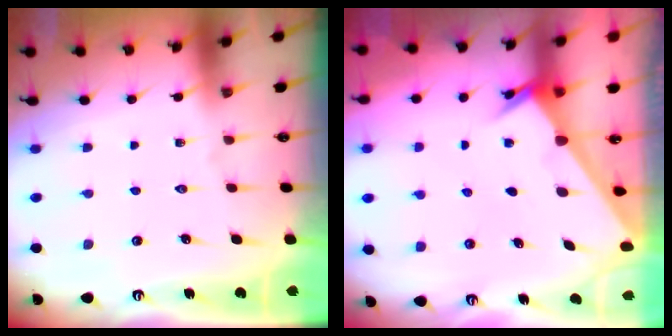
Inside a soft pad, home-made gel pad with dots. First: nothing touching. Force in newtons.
{"total": 2.2, "press": 2.2, "slide": 0.2}